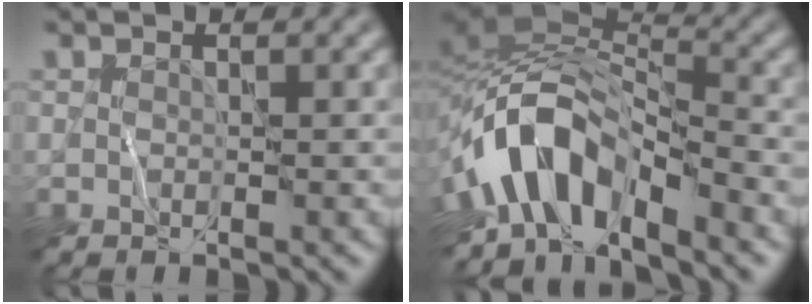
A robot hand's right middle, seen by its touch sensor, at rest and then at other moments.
{"total": 8.9, "force": [-4.6, 4.5, 6.2], "torque": [-0.098, 0.010, -0.092]}